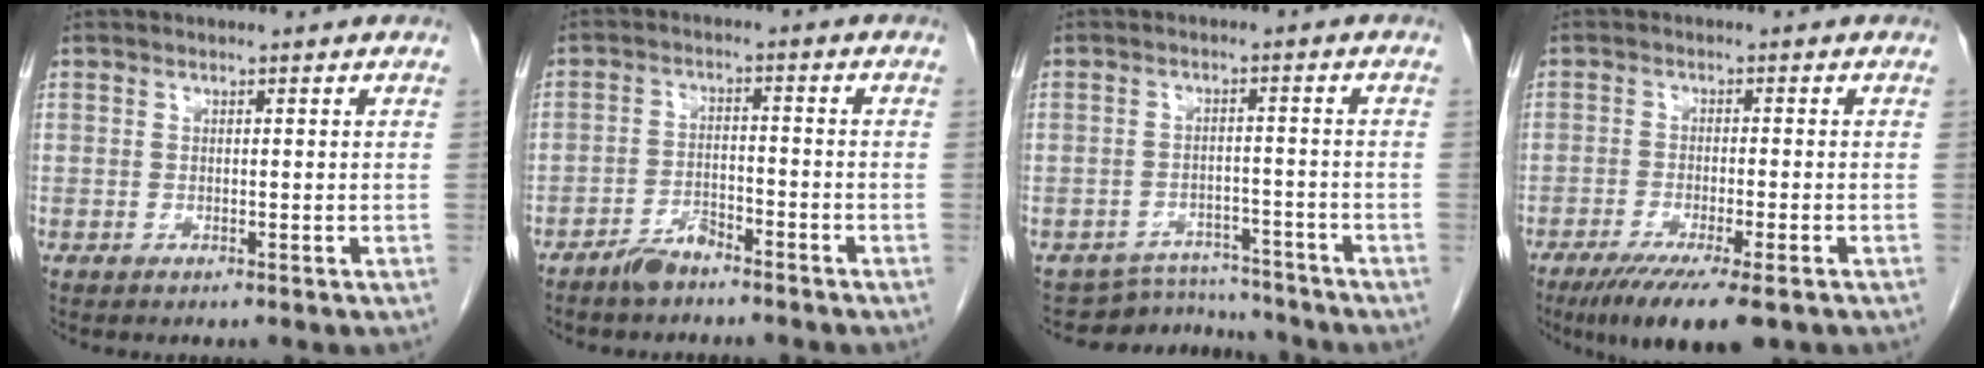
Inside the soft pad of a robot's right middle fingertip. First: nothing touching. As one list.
[{"total": 4.1, "force": [-3.6, 1.2, 1.5], "torque": [-0.033, 0.000, -0.066]}, {"total": 6.1, "force": [-5.9, 1.0, -1.4], "torque": [0.020, 0.017, -0.086]}, {"total": 10.2, "force": [-7.0, 1.3, 7.3], "torque": [-0.109, -0.022, -0.108]}]